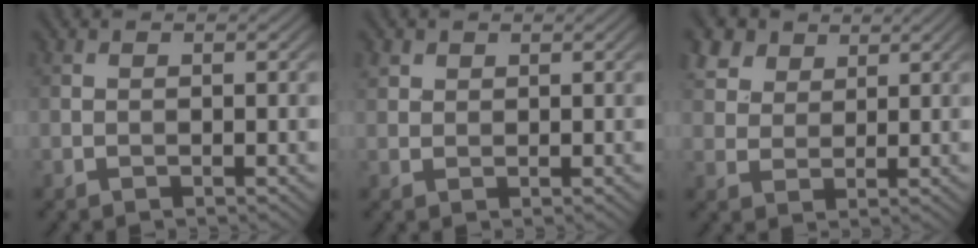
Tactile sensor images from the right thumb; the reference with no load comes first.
{"total": 1.3, "force": [0.9, 0.9, 0.2], "torque": [-0.008, 0.002, 0.018]}
{"total": 5.5, "force": [3.6, 3.5, 2.3], "torque": [-0.073, 0.003, 0.081]}